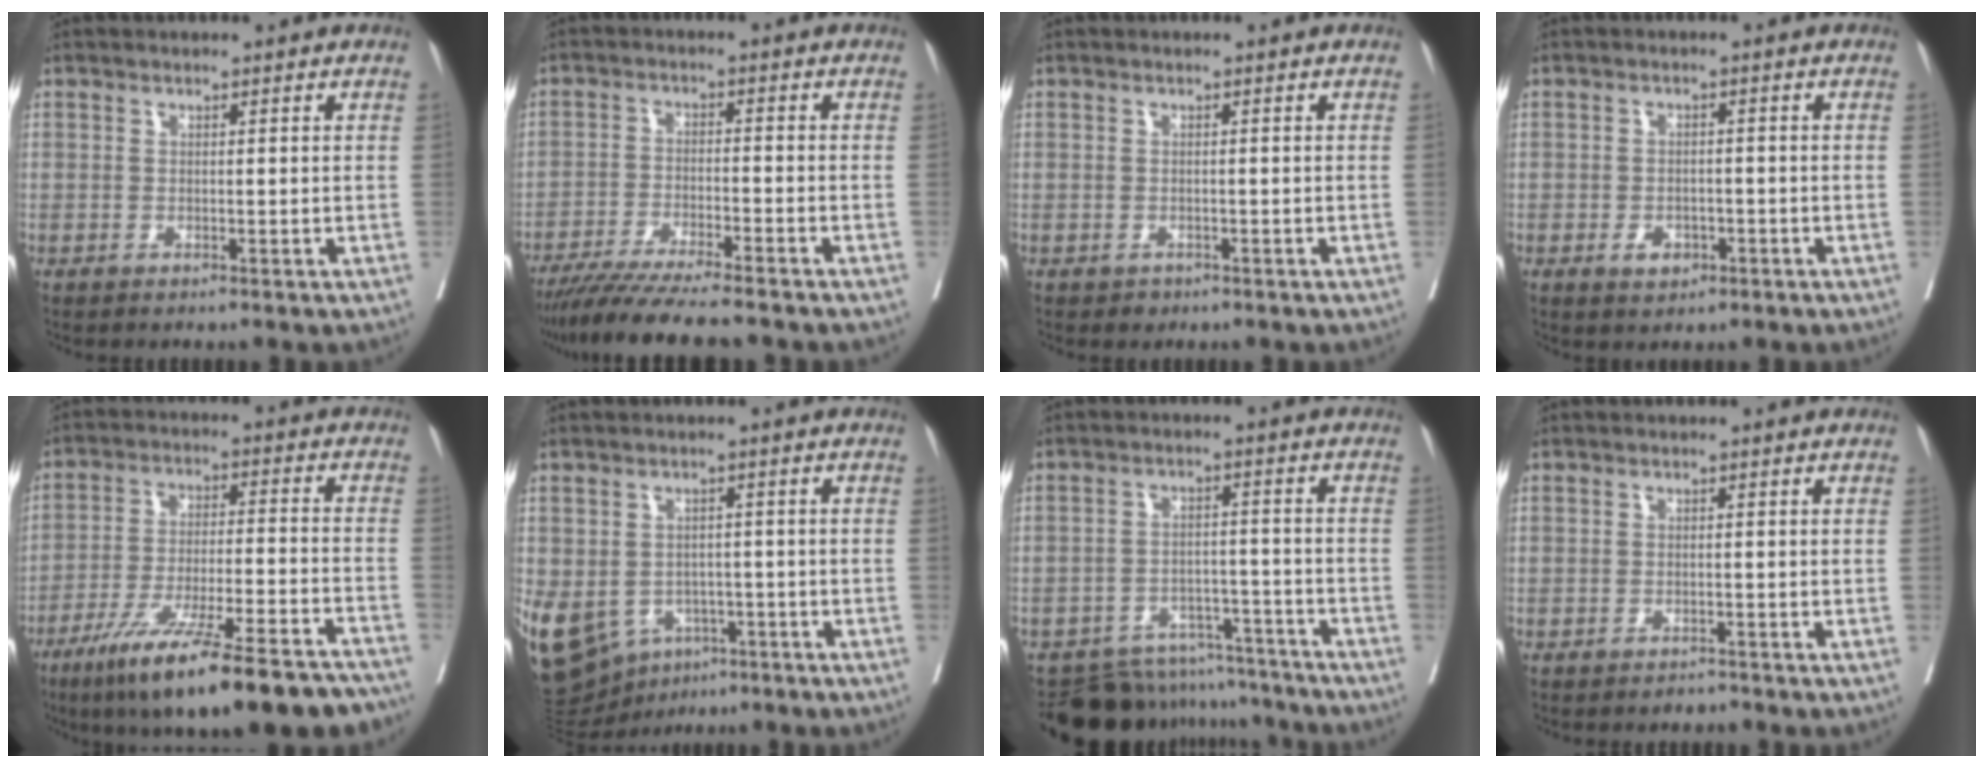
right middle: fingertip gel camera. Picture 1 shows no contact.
{"total": 11.7, "force": [-10.1, 0.0, 5.8], "torque": [-0.079, -0.031, -0.162]}
{"total": 1.1, "force": [-0.7, 0.8, 0.1], "torque": [-0.002, 0.002, -0.008]}
{"total": 2.9, "force": [-1.4, 2.0, 1.6], "torque": [-0.020, 0.004, -0.013]}
{"total": 22.4, "force": [-17.4, 2.4, 13.9], "torque": [-0.167, -0.011, -0.271]}
{"total": 20.1, "force": [-8.2, 15.6, 9.6], "torque": [-0.278, -0.010, -0.109]}
{"total": 13.3, "force": [-12.5, 4.4, 1.1], "torque": [-0.011, 0.025, -0.168]}
{"total": 0.8, "force": [-0.8, 0.3, -0.1], "torque": [0.003, -0.002, -0.015]}